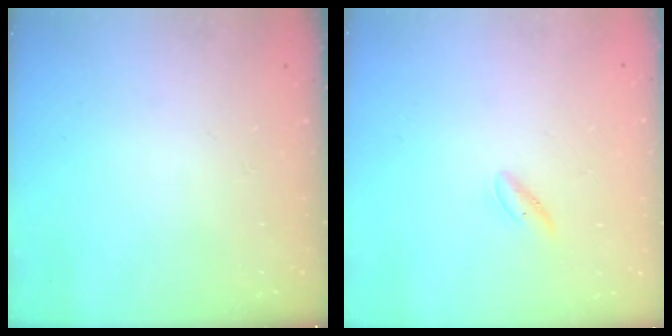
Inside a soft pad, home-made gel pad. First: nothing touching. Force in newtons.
{"total": 2.2, "press": 2.0, "slide": 0.8}